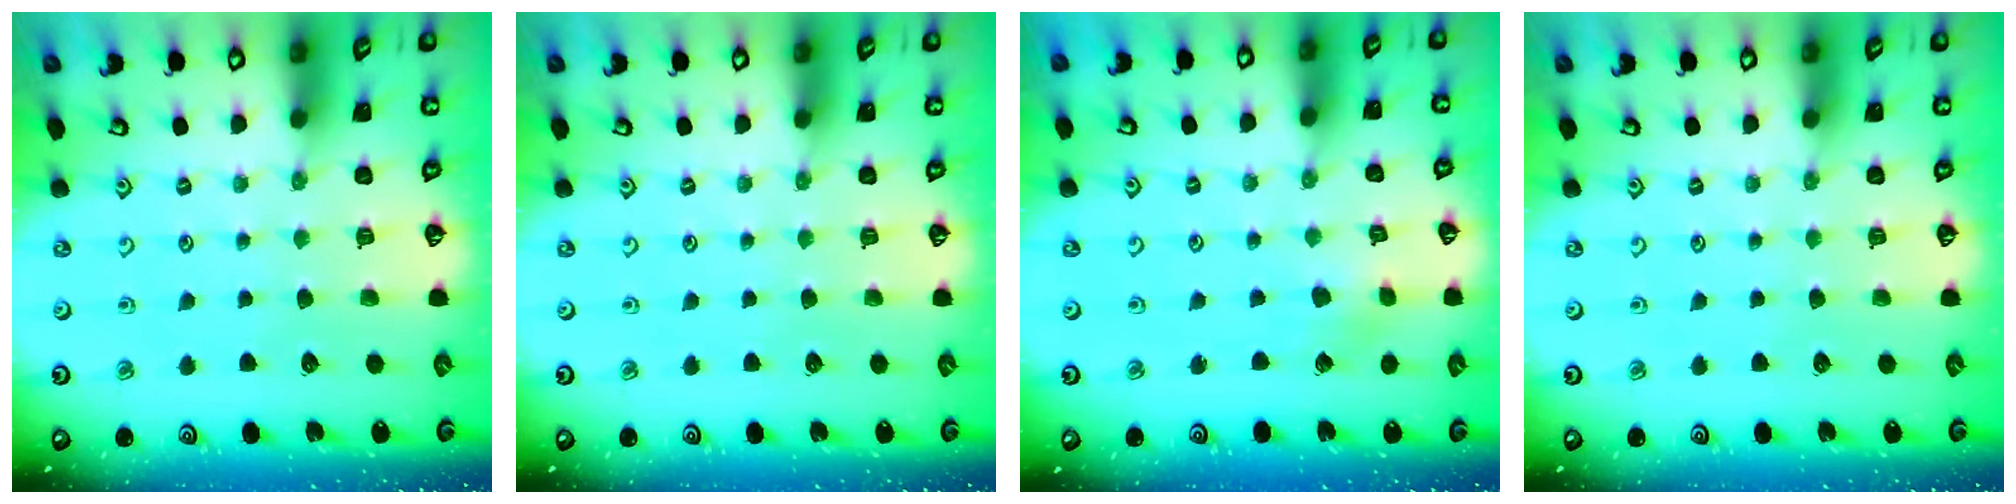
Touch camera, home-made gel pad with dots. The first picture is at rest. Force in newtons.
{"total": 0.0}
{"total": 2.6, "press": 2.6, "slide": 0.4}
{"total": 0.0}